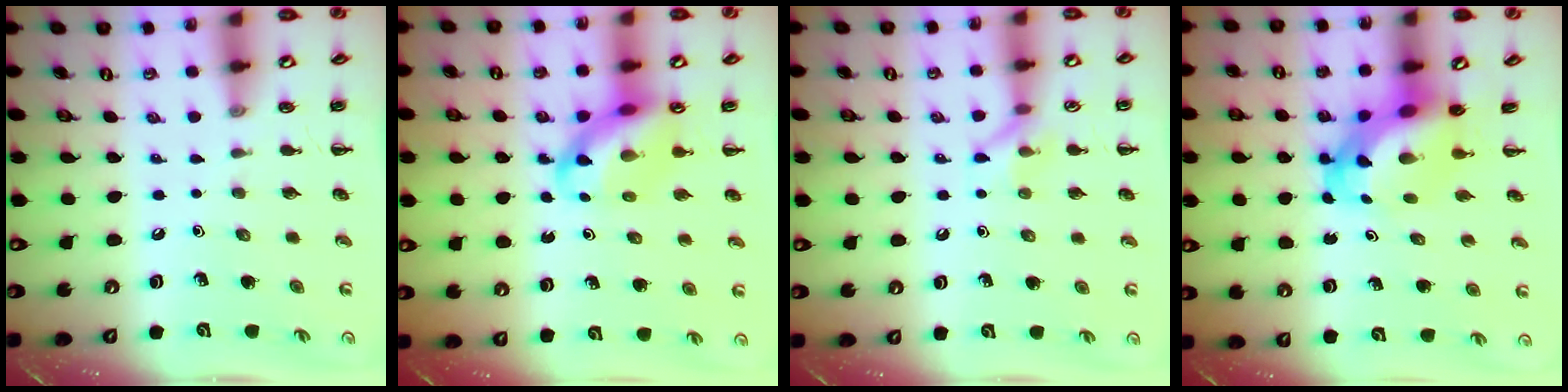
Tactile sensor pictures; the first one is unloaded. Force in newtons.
{"total": 11.1, "press": 10.7, "slide": 2.9}
{"total": 7.2, "press": 7.0, "slide": 1.5}
{"total": 5.6, "press": 5.4, "slide": 1.3}